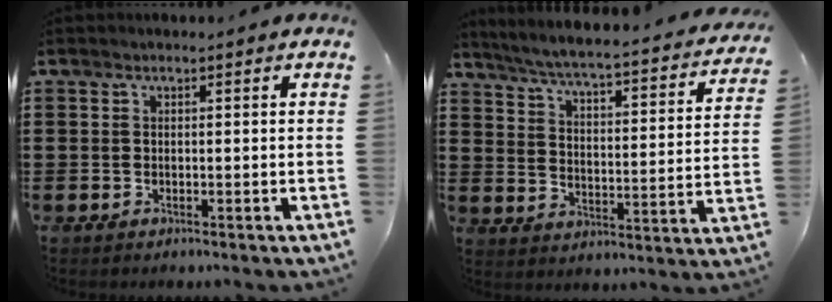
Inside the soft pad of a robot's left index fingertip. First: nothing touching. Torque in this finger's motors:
{"motor_torque": [1.28, -0.86, 0.56, 0.14]}